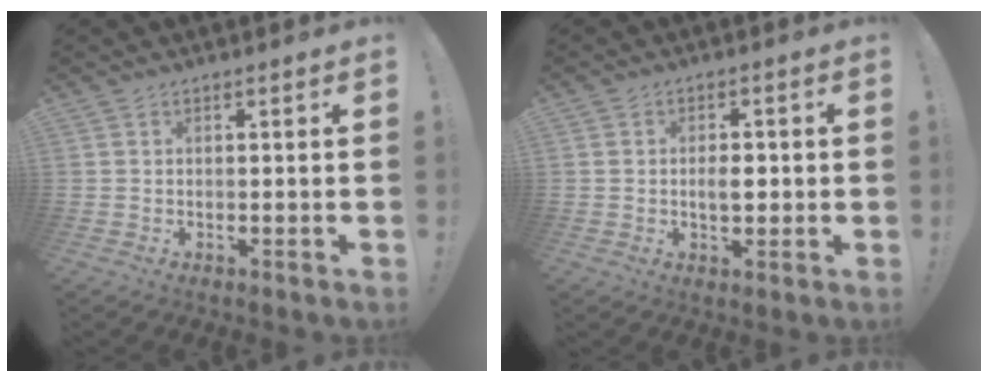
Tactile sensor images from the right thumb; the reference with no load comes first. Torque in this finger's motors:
{"motor_torque": [0.30, 0.20, 0.34, -0.16, 0.17]}